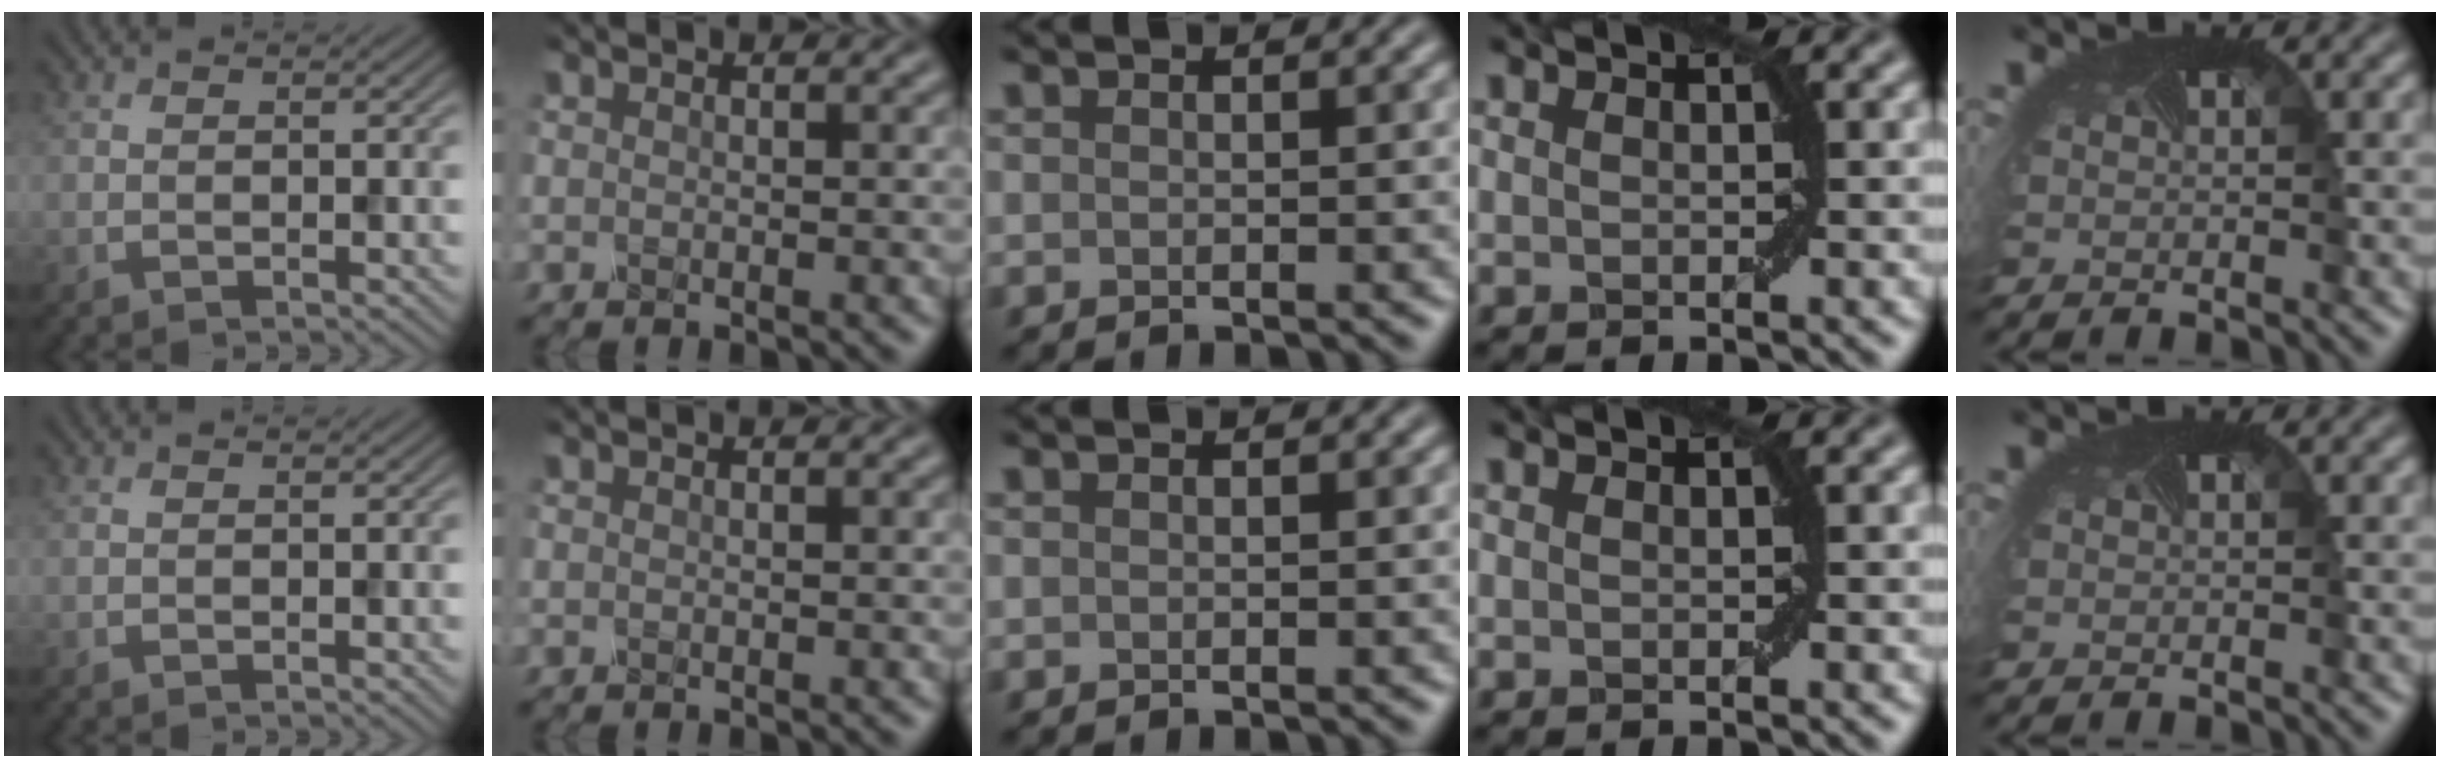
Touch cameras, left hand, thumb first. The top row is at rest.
{}